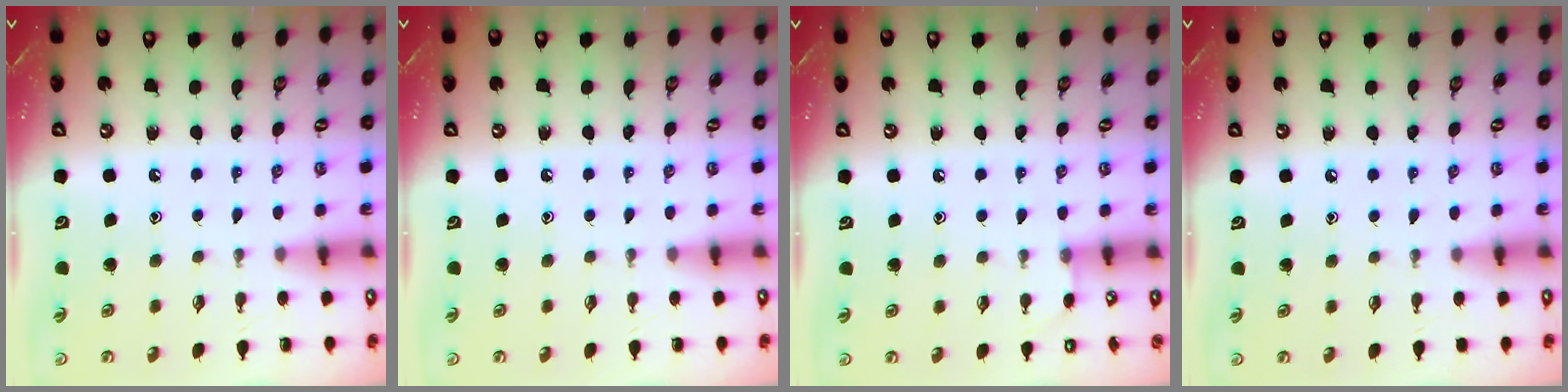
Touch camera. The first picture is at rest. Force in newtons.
{"total": 0.0}
{"total": 3.2, "press": 3.2, "slide": 0.4}
{"total": 2.5, "press": 2.5, "slide": 0.4}